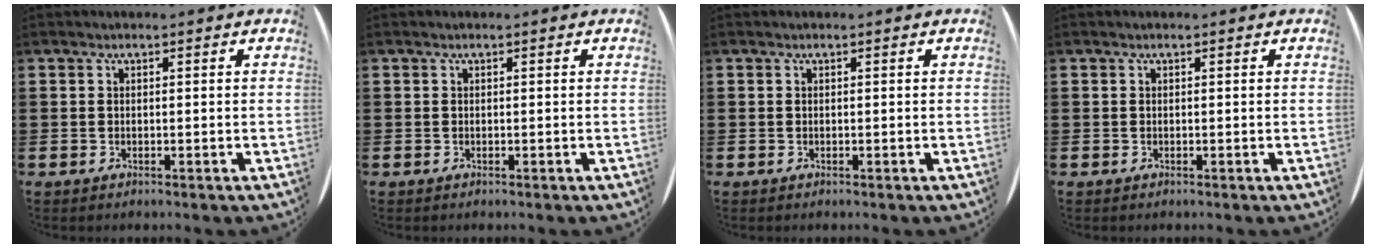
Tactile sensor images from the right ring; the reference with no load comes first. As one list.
[{"total": 0.0}, {"total": 0.0}, {"total": 0.0}]